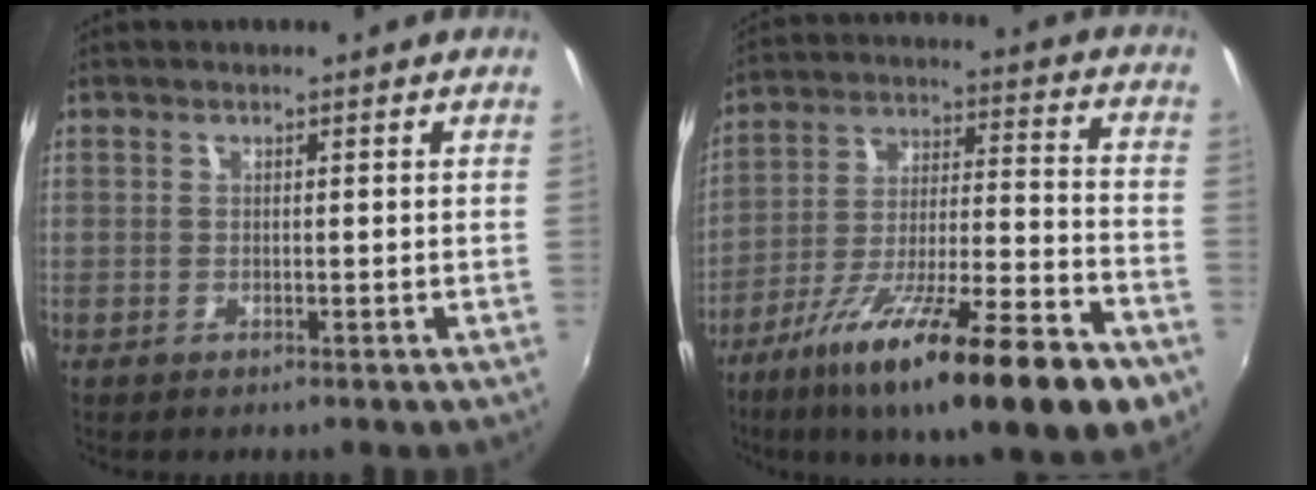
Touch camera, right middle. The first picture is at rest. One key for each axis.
{"total": 25.2, "fx": -16.0, "fy": 4.3, "fz": 19.0, "tx": -0.311, "ty": -0.054, "tz": -0.255}